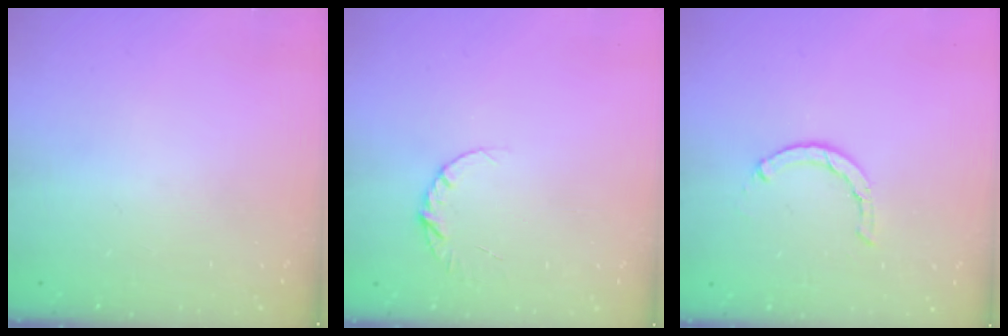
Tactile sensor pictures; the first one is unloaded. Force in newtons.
{"total": 4.6, "press": 4.5, "slide": 0.5}
{"total": 1.2, "press": 1.2, "slide": 0.2}